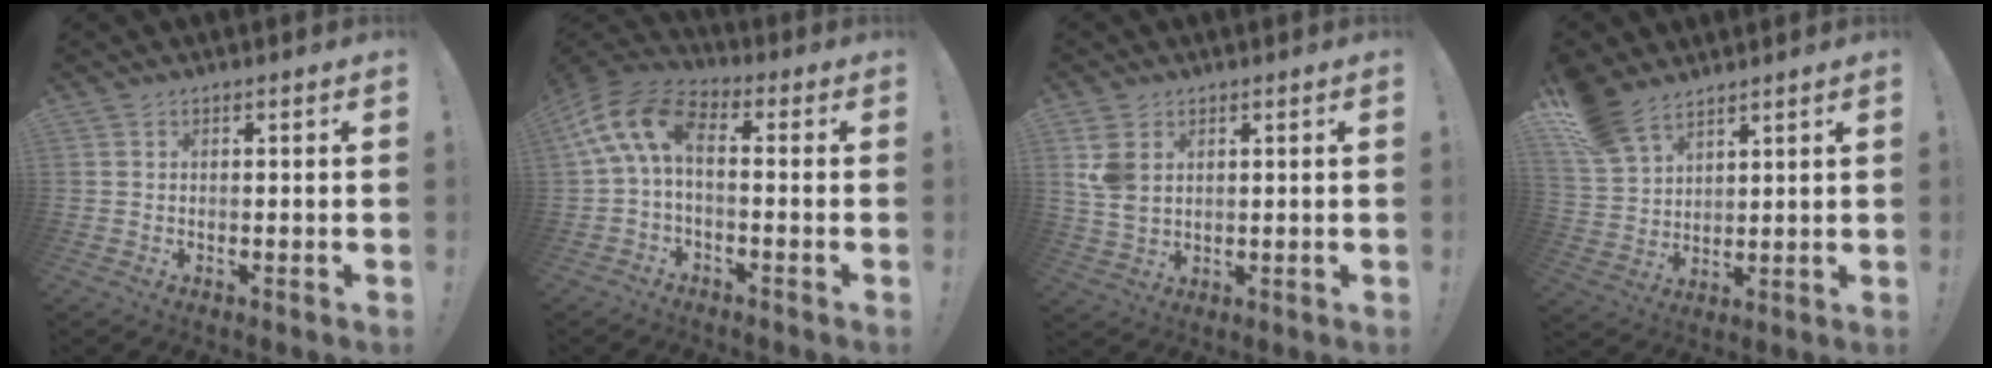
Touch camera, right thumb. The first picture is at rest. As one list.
[{"total": 11.7, "force": [2.0, 5.8, 10.0], "torque": [-0.205, 0.005, 0.038]}, {"total": 6.8, "force": [2.9, 4.3, 4.3], "torque": [-0.089, -0.012, 0.056]}, {"total": 10.5, "force": [7.9, 5.6, 4.1], "torque": [-0.083, -0.044, 0.160]}]